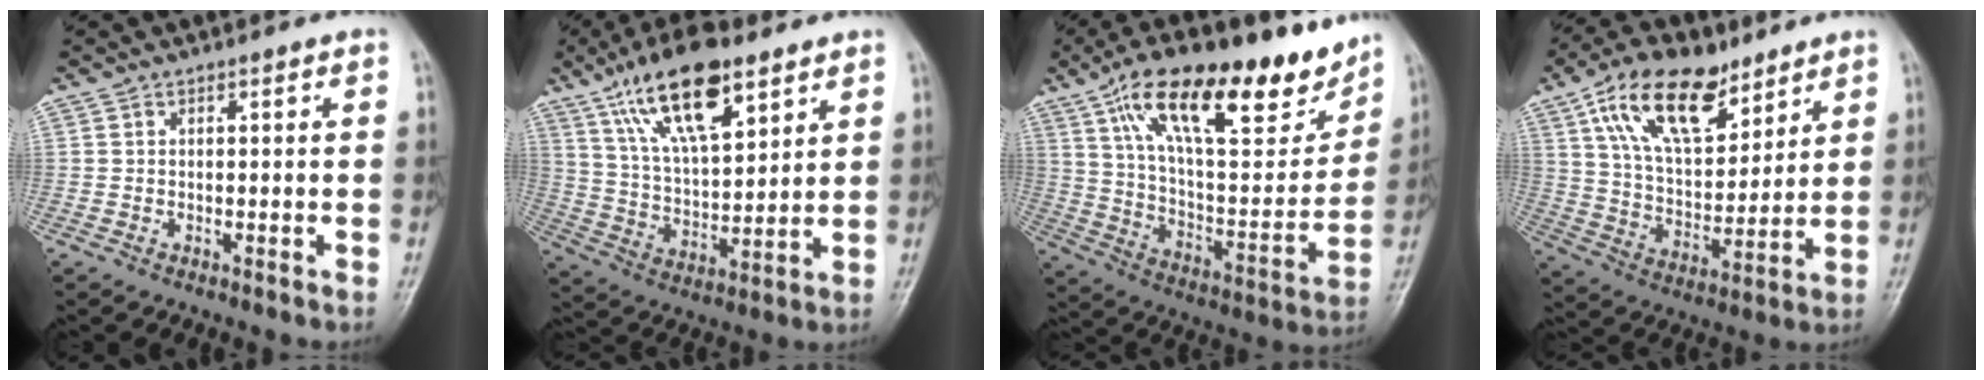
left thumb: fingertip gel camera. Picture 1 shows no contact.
{"total": 17.4, "force": [10.1, 6.6, 12.5], "torque": [-0.196, -0.033, 0.188]}
{"total": 26.7, "force": [16.6, 9.8, 18.4], "torque": [-0.256, -0.036, 0.277]}
{"total": 17.9, "force": [10.3, 9.1, 11.4], "torque": [-0.161, -0.038, 0.190]}